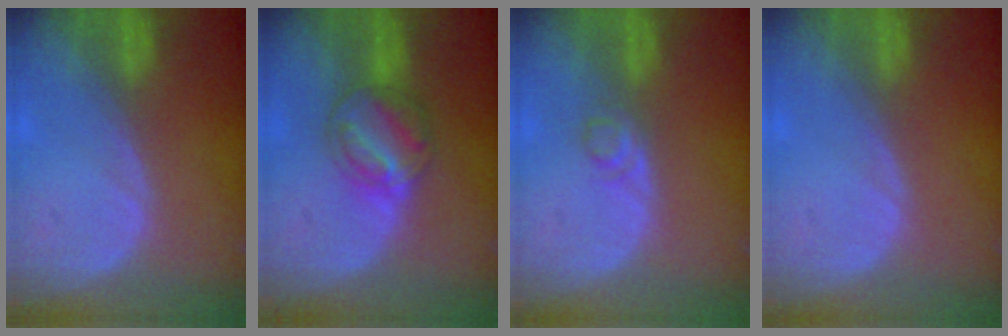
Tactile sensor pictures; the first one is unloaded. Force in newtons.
{"total": 6.1, "press": 6.0, "slide": 0.8}
{"total": 1.9, "press": 1.8, "slide": 0.2}
{"total": 0.0}